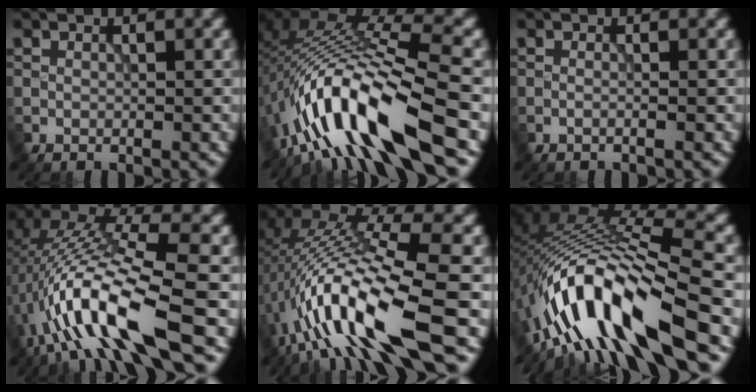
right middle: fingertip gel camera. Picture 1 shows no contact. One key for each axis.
{"total": 12.8, "fx": -5.8, "fy": 3.4, "fz": 11.0, "tx": -0.202, "ty": 0.013, "tz": -0.096}
{"total": 0.9, "fx": -0.1, "fy": 0.4, "fz": 0.9, "tx": -0.007, "ty": -0.011, "tz": -0.017}
{"total": 11.2, "fx": -3.2, "fy": 3.0, "fz": 10.3, "tx": -0.206, "ty": 0.020, "tz": -0.057}
{"total": 13.1, "fx": -3.4, "fy": 3.6, "fz": 12.1, "tx": -0.238, "ty": 0.014, "tz": -0.055}
{"total": 12.6, "fx": -6.5, "fy": 3.1, "fz": 10.4, "tx": -0.183, "ty": 0.018, "tz": -0.111}